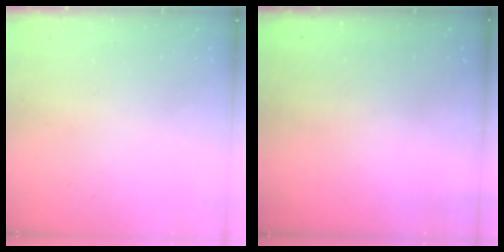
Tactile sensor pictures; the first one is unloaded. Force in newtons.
{"total": 2.9, "press": 2.9, "slide": 0.3}